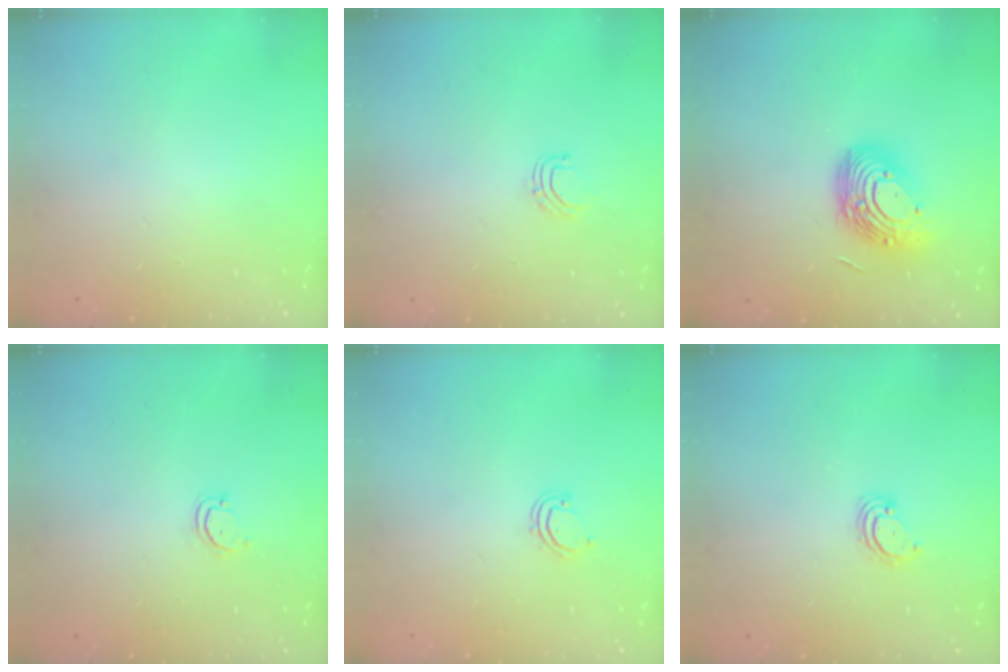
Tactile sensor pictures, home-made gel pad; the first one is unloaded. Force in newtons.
{"total": 4.2, "press": 4.2, "slide": 0.2}
{"total": 15.2, "press": 15.1, "slide": 1.4}
{"total": 2.9, "press": 2.9, "slide": 0.3}
{"total": 4.8, "press": 4.5, "slide": 1.8}
{"total": 3.1, "press": 3.1, "slide": 0.3}